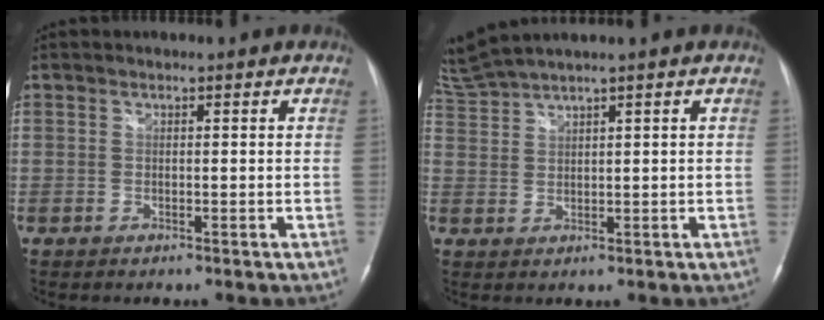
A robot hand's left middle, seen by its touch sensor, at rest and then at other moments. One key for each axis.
{"total": 4.5, "fx": 4.0, "fy": -1.2, "fz": 1.6, "tx": -0.057, "ty": 0.007, "tz": 0.094}